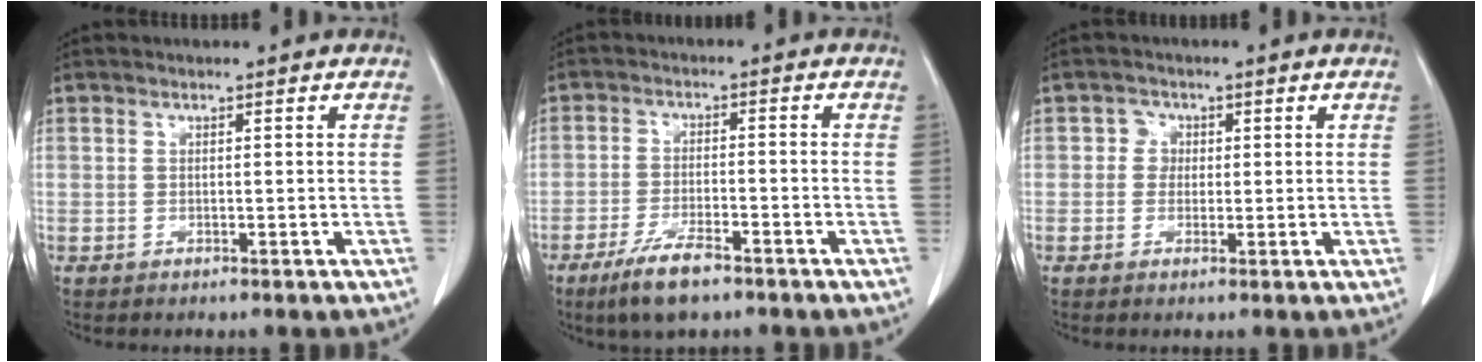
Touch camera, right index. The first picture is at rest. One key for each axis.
{"total": 7.1, "fx": -4.9, "fy": 1.5, "fz": 4.9, "tx": -0.100, "ty": -0.011, "tz": -0.083}
{"total": 2.2, "fx": 0.4, "fy": 2.1, "fz": 0.5, "tx": 0.001, "ty": 0.006, "tz": 0.003}